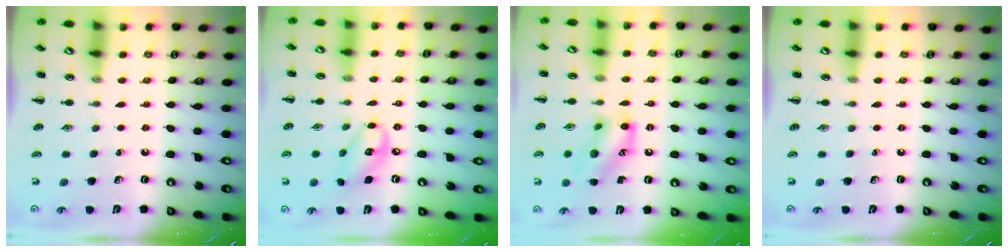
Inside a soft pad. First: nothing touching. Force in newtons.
{"total": 10.1, "press": 9.9, "slide": 1.9}
{"total": 13.2, "press": 13.1, "slide": 1.2}
{"total": 0.0}